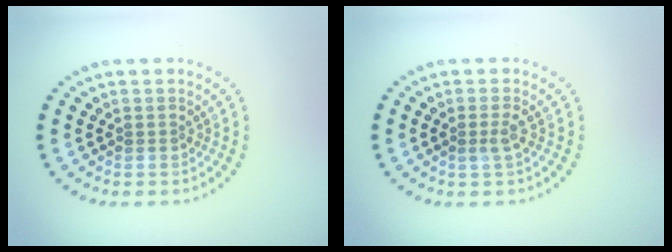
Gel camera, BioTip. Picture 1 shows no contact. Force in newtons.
{"total": 1.2, "press": 0.9, "slide": 0.8}